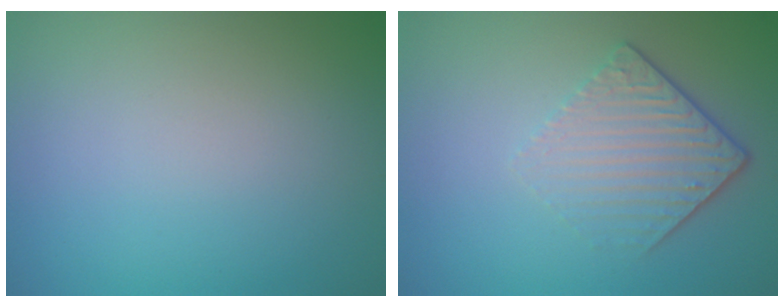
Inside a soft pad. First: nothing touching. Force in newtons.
{"total": 4.3, "press": 2.8, "slide": 3.3}